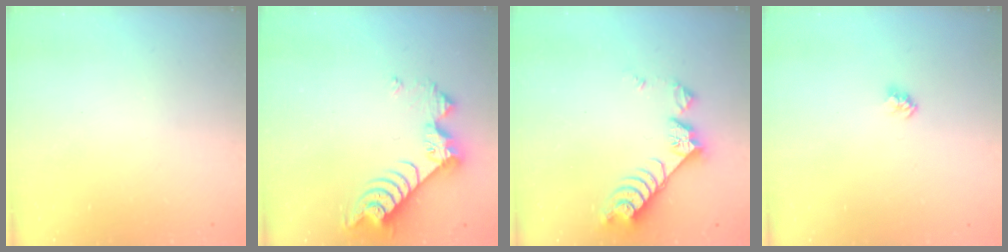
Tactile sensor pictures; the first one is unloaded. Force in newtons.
{"total": 9.5, "press": 9.5, "slide": 0.7}
{"total": 8.8, "press": 8.8, "slide": 0.4}
{"total": 2.4, "press": 2.4, "slide": 0.1}